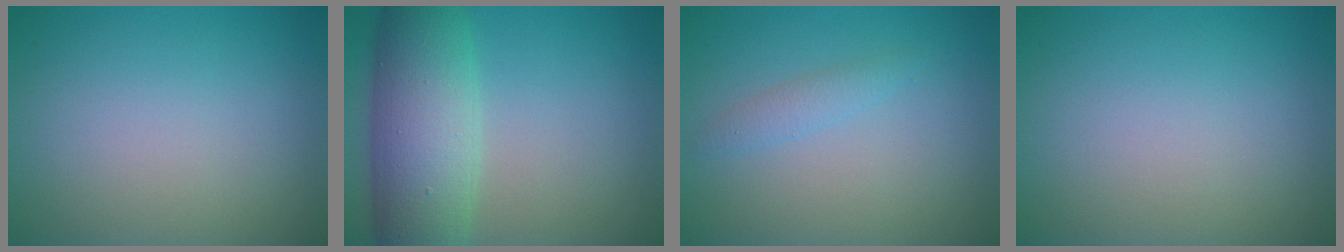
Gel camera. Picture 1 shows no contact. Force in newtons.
{"total": 8.8, "press": 8.8, "slide": 0.3}
{"total": 1.3, "press": 1.3, "slide": 0.1}
{"total": 0.0}